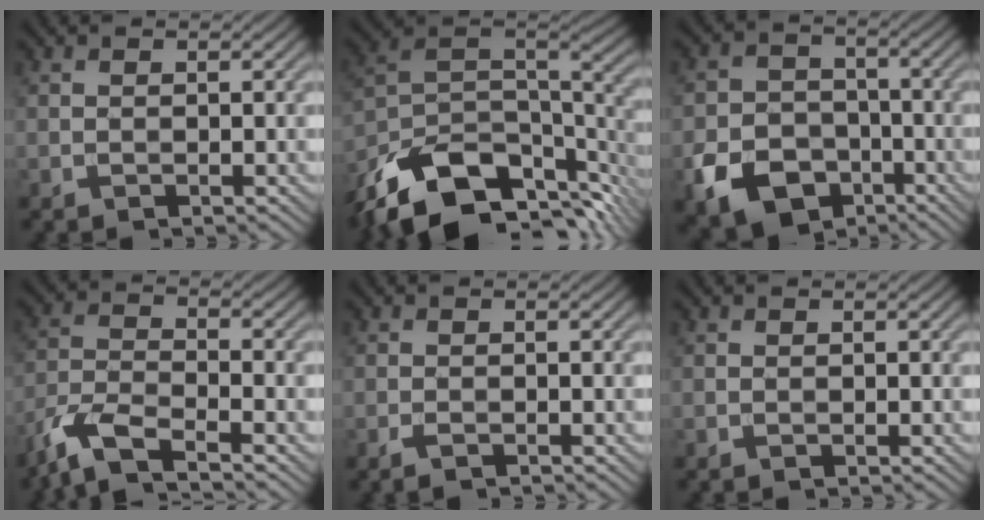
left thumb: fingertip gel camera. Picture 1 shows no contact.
{"total": 15.5, "force": [-9.6, 7.6, 9.5], "torque": [-0.220, -0.019, -0.154]}
{"total": 9.3, "force": [-4.9, 6.6, 4.3], "torque": [-0.094, -0.020, -0.097]}
{"total": 7.4, "force": [-5.6, 1.9, 4.5], "torque": [-0.100, -0.009, -0.124]}
{"total": 1.1, "force": [-0.8, 0.3, 0.7], "torque": [-0.016, -0.003, -0.016]}
{"total": 0.0}